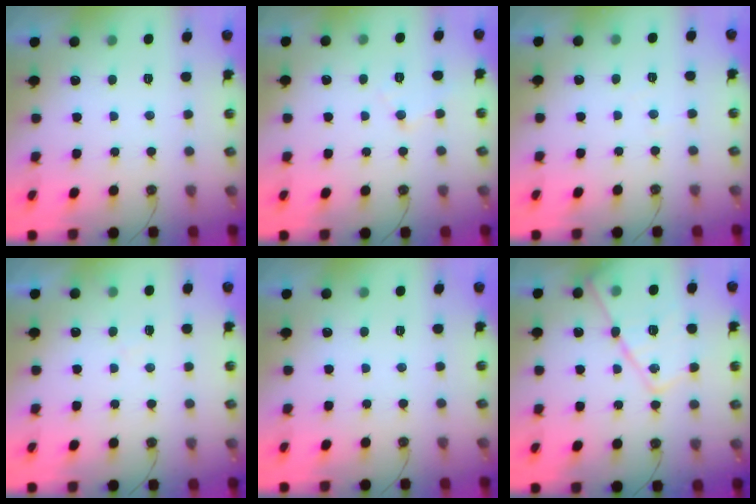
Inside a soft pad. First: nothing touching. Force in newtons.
{"total": 6.5, "press": 6.5, "slide": 0.5}
{"total": 2.7, "press": 2.7, "slide": 0.4}
{"total": 4.5, "press": 4.5, "slide": 0.5}
{"total": 0.0}
{"total": 18.2, "press": 18.1, "slide": 1.6}